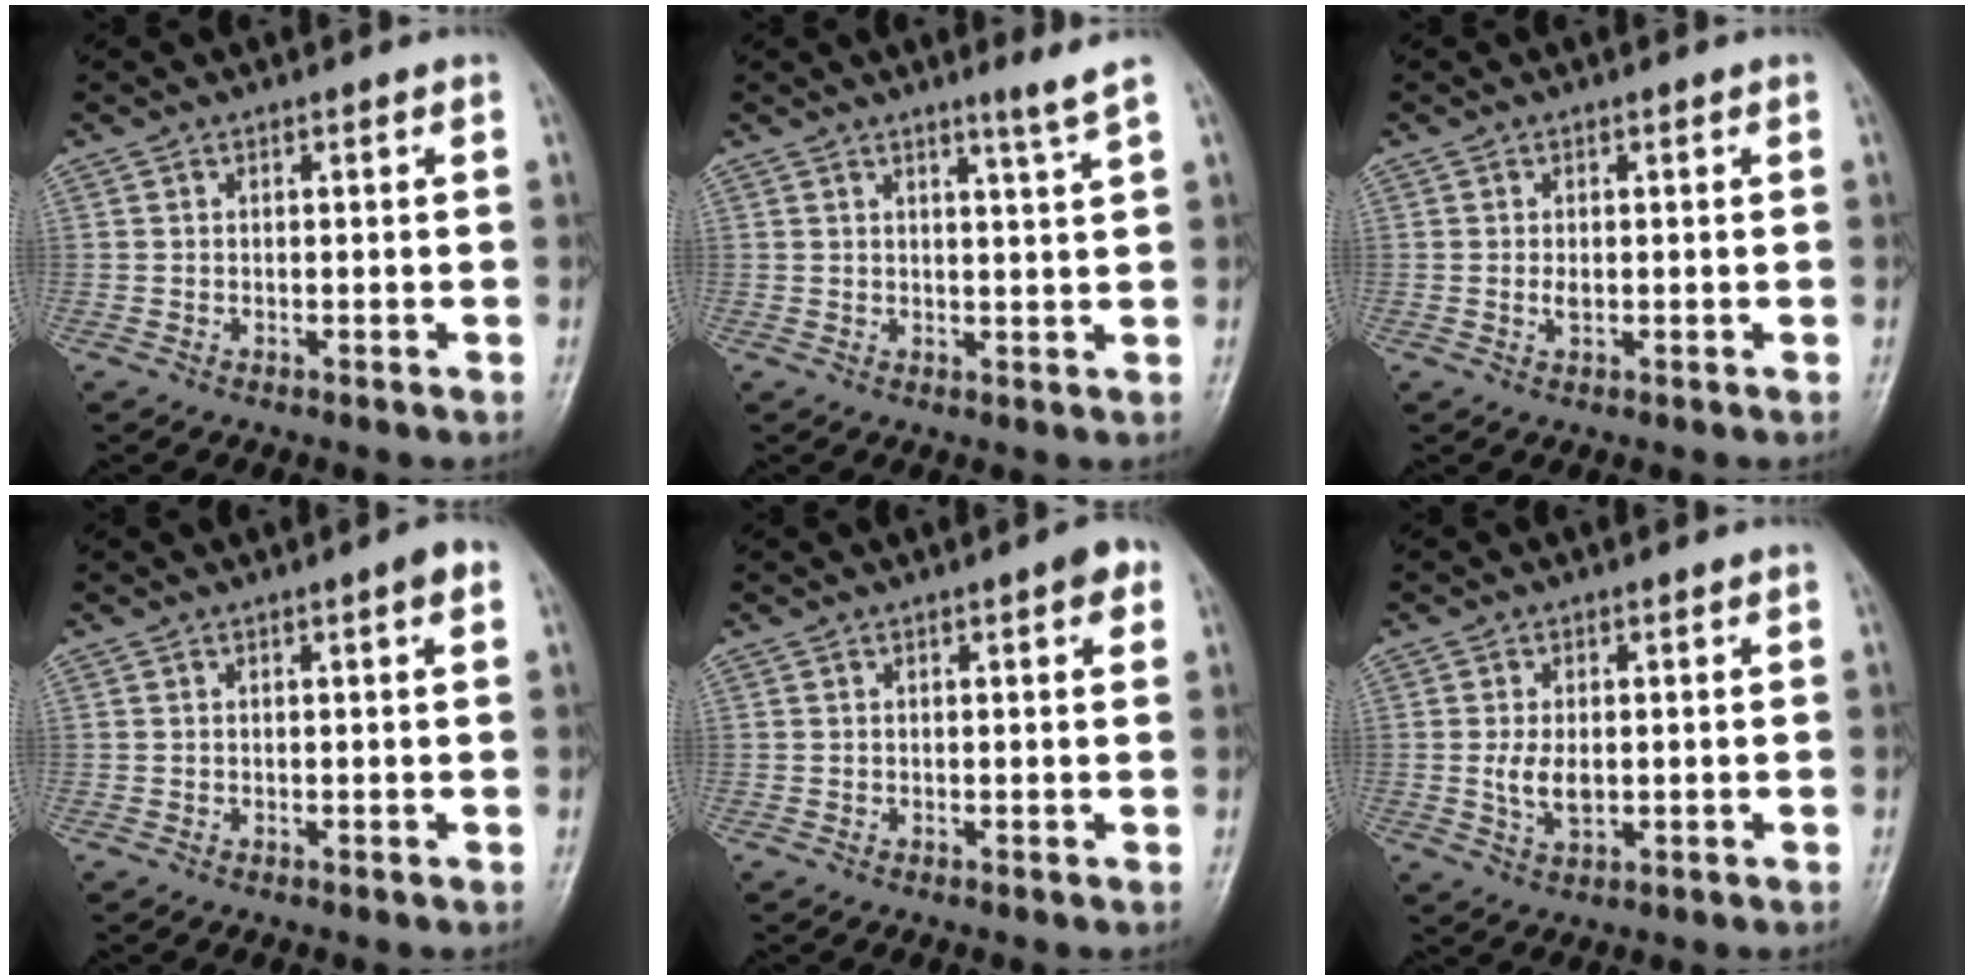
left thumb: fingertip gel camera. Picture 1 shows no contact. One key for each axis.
{"total": 3.3, "fx": 2.4, "fy": -1.0, "fz": 2.1, "tx": -0.032, "ty": -0.026, "tz": 0.040}
{"total": 1.3, "fx": 0.1, "fy": 0.8, "fz": 1.0, "tx": -0.014, "ty": -0.003, "tz": 0.002}
{"total": 1.9, "fx": 0.9, "fy": 0.3, "fz": 1.7, "tx": -0.023, "ty": 0.003, "tz": 0.010}
{"total": 2.9, "fx": 1.3, "fy": 0.9, "fz": 2.5, "tx": -0.023, "ty": 0.002, "tz": 0.013}
{"total": 4.3, "fx": 0.0, "fy": 2.5, "fz": 3.5, "tx": -0.064, "ty": -0.009, "tz": 0.005}